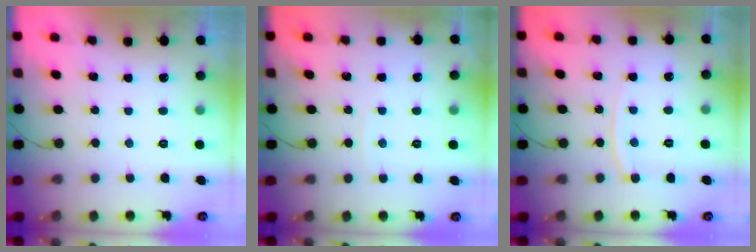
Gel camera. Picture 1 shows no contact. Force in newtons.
{"total": 1.6, "press": 1.6, "slide": 0.2}
{"total": 7.4, "press": 7.3, "slide": 0.9}